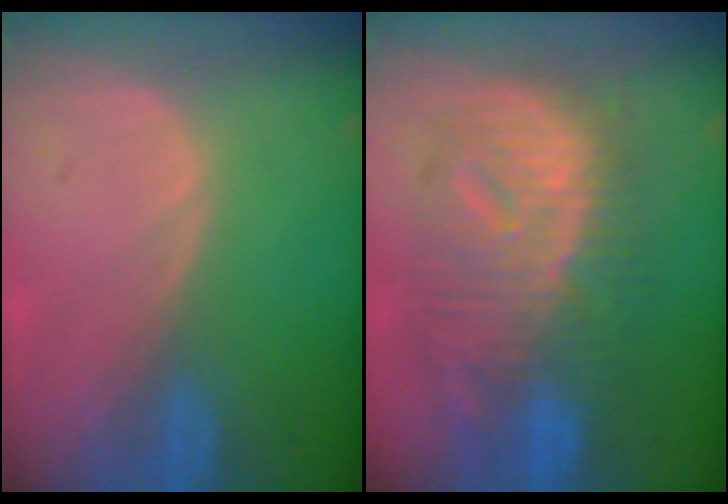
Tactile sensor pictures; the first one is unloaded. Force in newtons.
{"total": 12.3, "press": 12.3, "slide": 1.1}